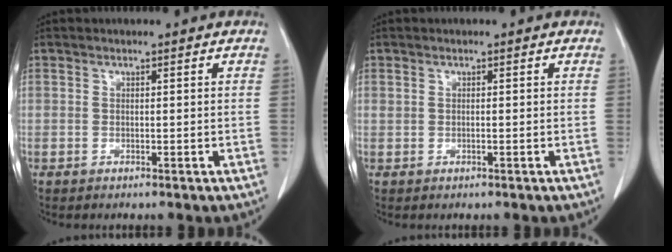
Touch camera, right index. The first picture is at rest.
{"total": 0.0}